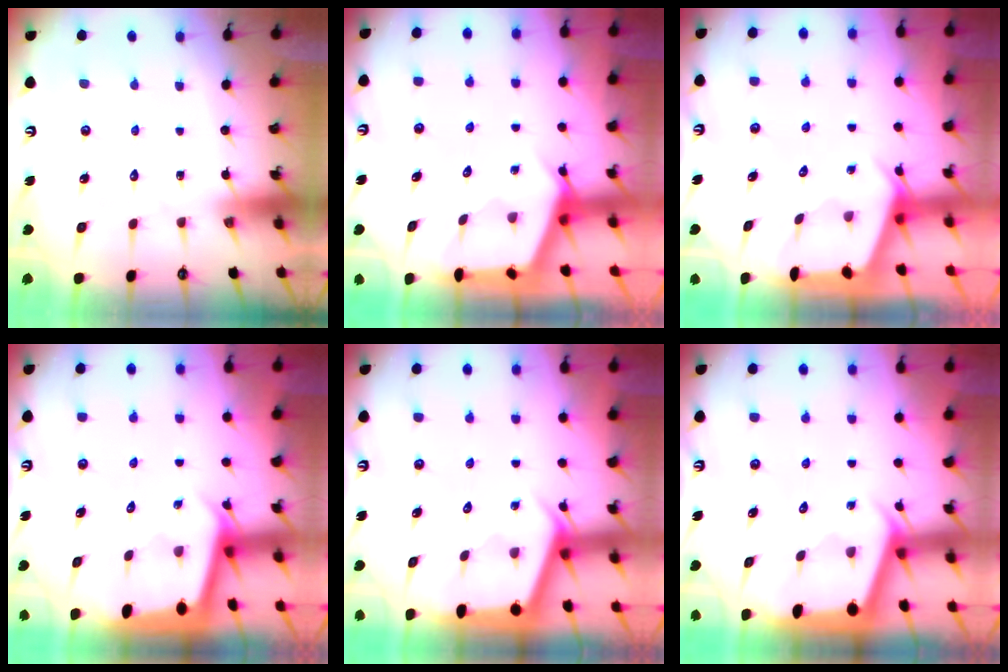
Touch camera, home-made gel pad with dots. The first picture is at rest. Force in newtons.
{"total": 2.7, "press": 2.7, "slide": 0.4}
{"total": 2.4, "press": 2.4, "slide": 0.3}
{"total": 2.1, "press": 2.1, "slide": 0.1}
{"total": 2.8, "press": 2.8, "slide": 0.1}
{"total": 2.4, "press": 2.4, "slide": 0.2}